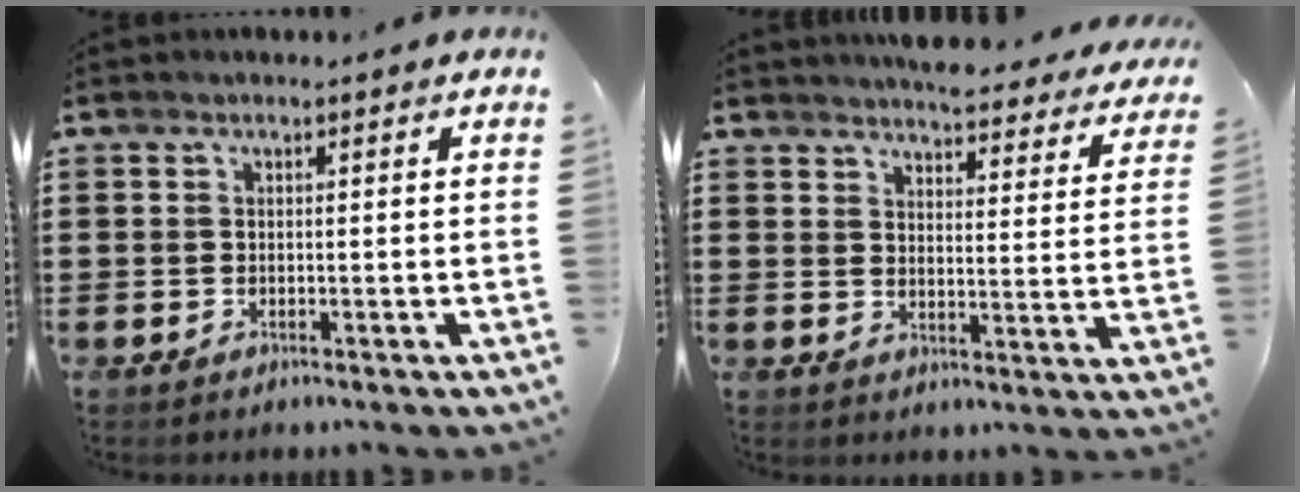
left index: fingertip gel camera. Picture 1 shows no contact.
{"total": 4.9, "force": [4.8, 0.0, 0.9], "torque": [-0.023, -0.034, 0.082]}